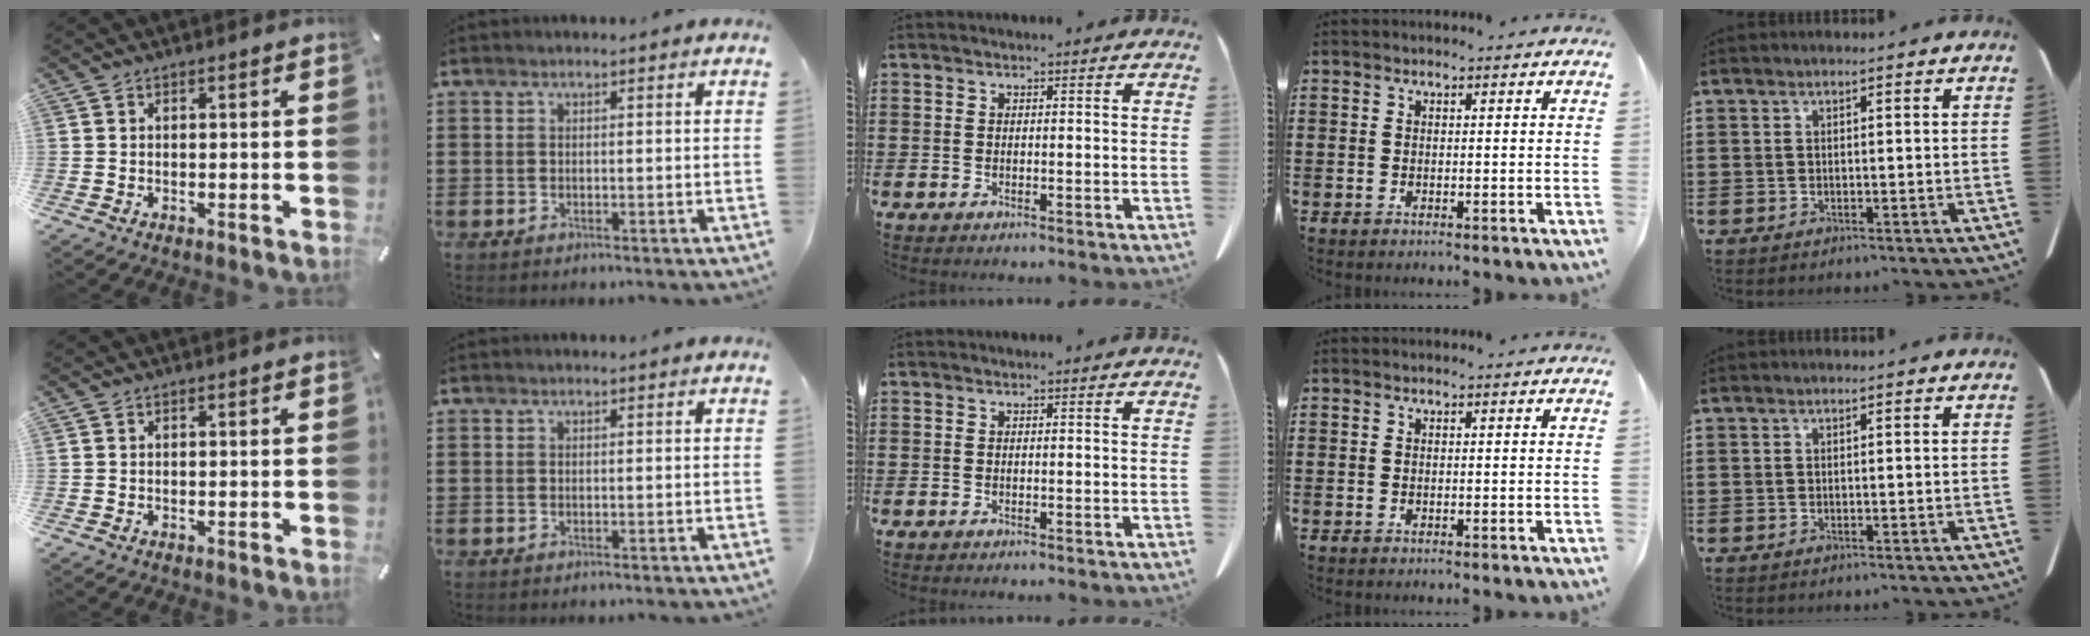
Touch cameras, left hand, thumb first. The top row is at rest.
{}